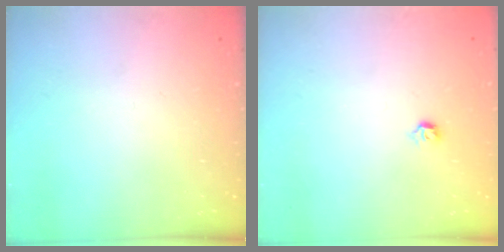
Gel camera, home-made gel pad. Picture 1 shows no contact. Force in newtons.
{"total": 2.8, "press": 2.7, "slide": 0.8}